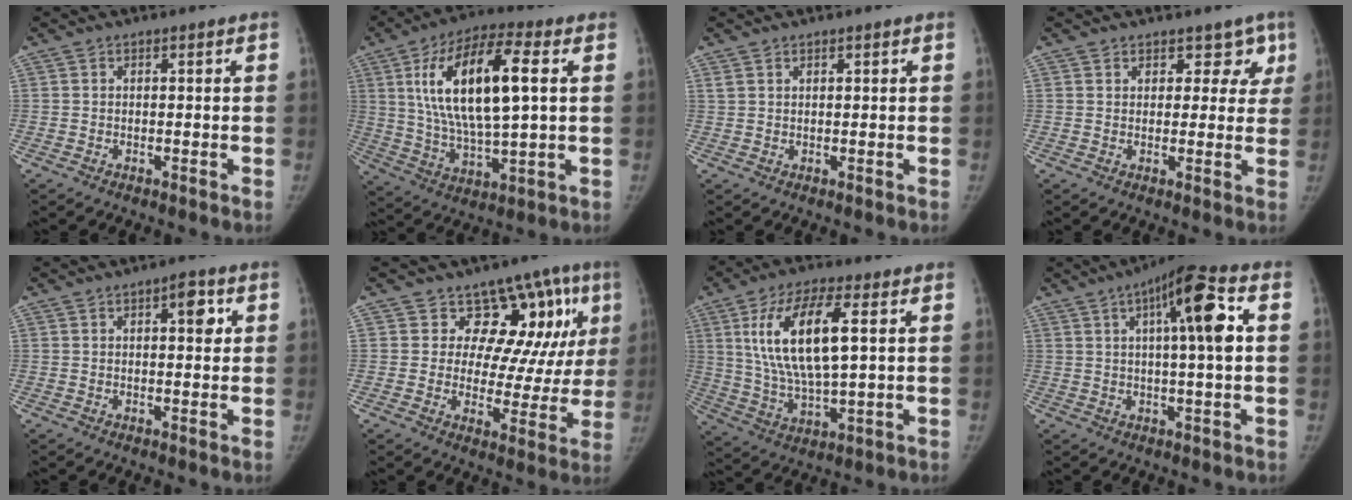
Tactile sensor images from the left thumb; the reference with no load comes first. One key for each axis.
{"total": 19.8, "fx": 4.8, "fy": 6.8, "fz": 18.0, "tx": -0.330, "ty": 0.000, "tz": 0.084}
{"total": 0.9, "fx": 0.7, "fy": 0.3, "fz": 0.3, "tx": -0.002, "ty": 0.000, "tz": 0.013}
{"total": 4.7, "fx": 3.0, "fy": 3.4, "fz": 1.2, "tx": 0.039, "ty": -0.010, "tz": 0.032}
{"total": 4.3, "fx": 1.4, "fy": 1.9, "fz": 3.6, "tx": -0.034, "ty": 0.000, "tz": 0.014}
{"total": 15.0, "fx": 7.4, "fy": 9.4, "fz": 9.0, "tx": -0.047, "ty": -0.025, "tz": 0.092}
{"total": 16.6, "fx": 4.4, "fy": 5.8, "fz": 14.9, "tx": -0.290, "ty": -0.006, "tz": 0.085}
{"total": 12.8, "fx": 3.0, "fy": 2.5, "fz": 12.2, "tx": -0.195, "ty": 0.017, "tz": 0.037}